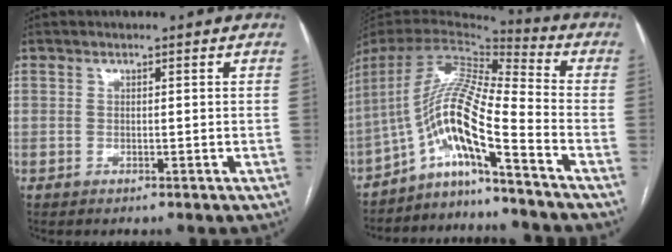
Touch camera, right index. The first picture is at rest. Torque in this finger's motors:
{"motor_torque": [0.78, -0.28, 0.55, 0.21]}